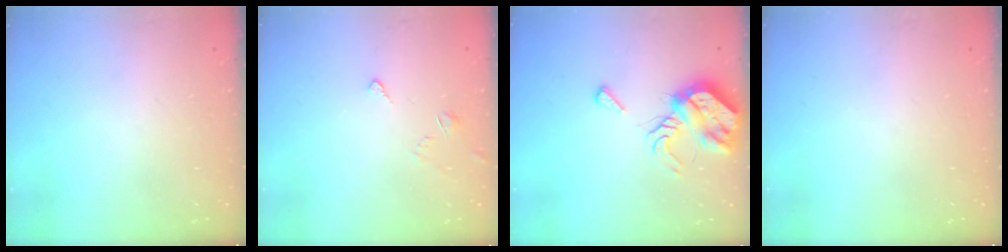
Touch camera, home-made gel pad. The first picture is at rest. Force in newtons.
{"total": 2.9, "press": 2.8, "slide": 0.6}
{"total": 9.5, "press": 9.4, "slide": 1.3}
{"total": 0.0}